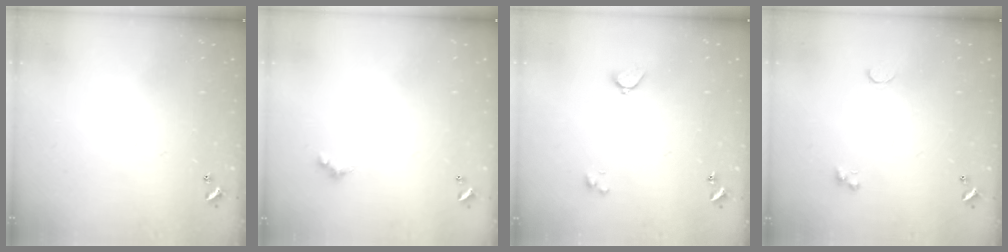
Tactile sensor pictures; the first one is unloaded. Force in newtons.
{"total": 1.5, "press": 1.4, "slide": 0.3}
{"total": 2.1, "press": 2.0, "slide": 0.5}
{"total": 0.8, "press": 0.7, "slide": 0.4}